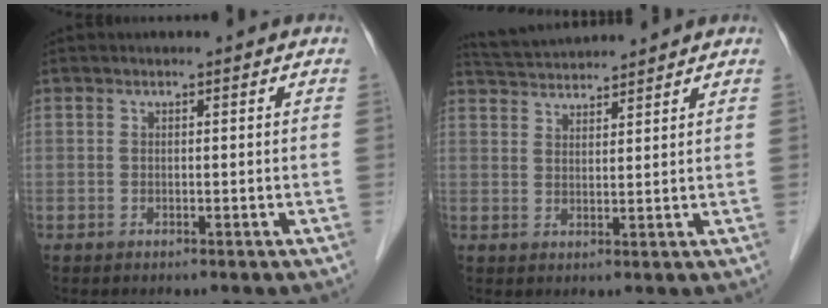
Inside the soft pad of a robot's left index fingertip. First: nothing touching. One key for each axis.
{"total": 6.4, "fx": 6.3, "fy": -0.3, "fz": 1.1, "tx": -0.031, "ty": 0.028, "tz": 0.109}